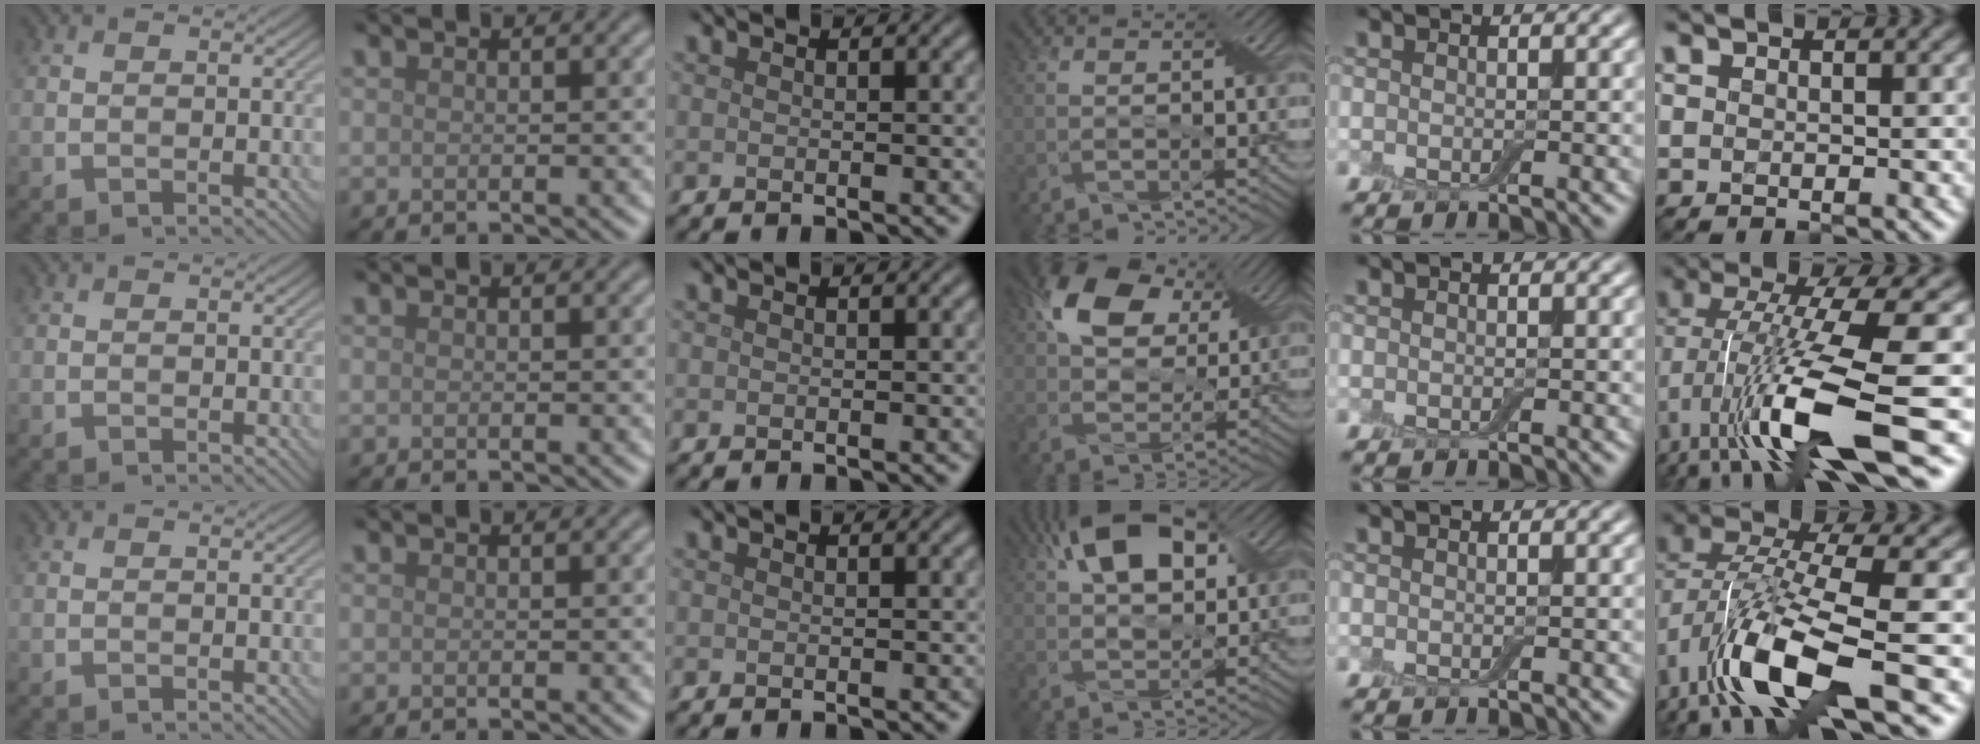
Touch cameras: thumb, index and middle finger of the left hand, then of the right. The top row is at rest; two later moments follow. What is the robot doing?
{"motion": "close", "object": "airpods case & airpods"}